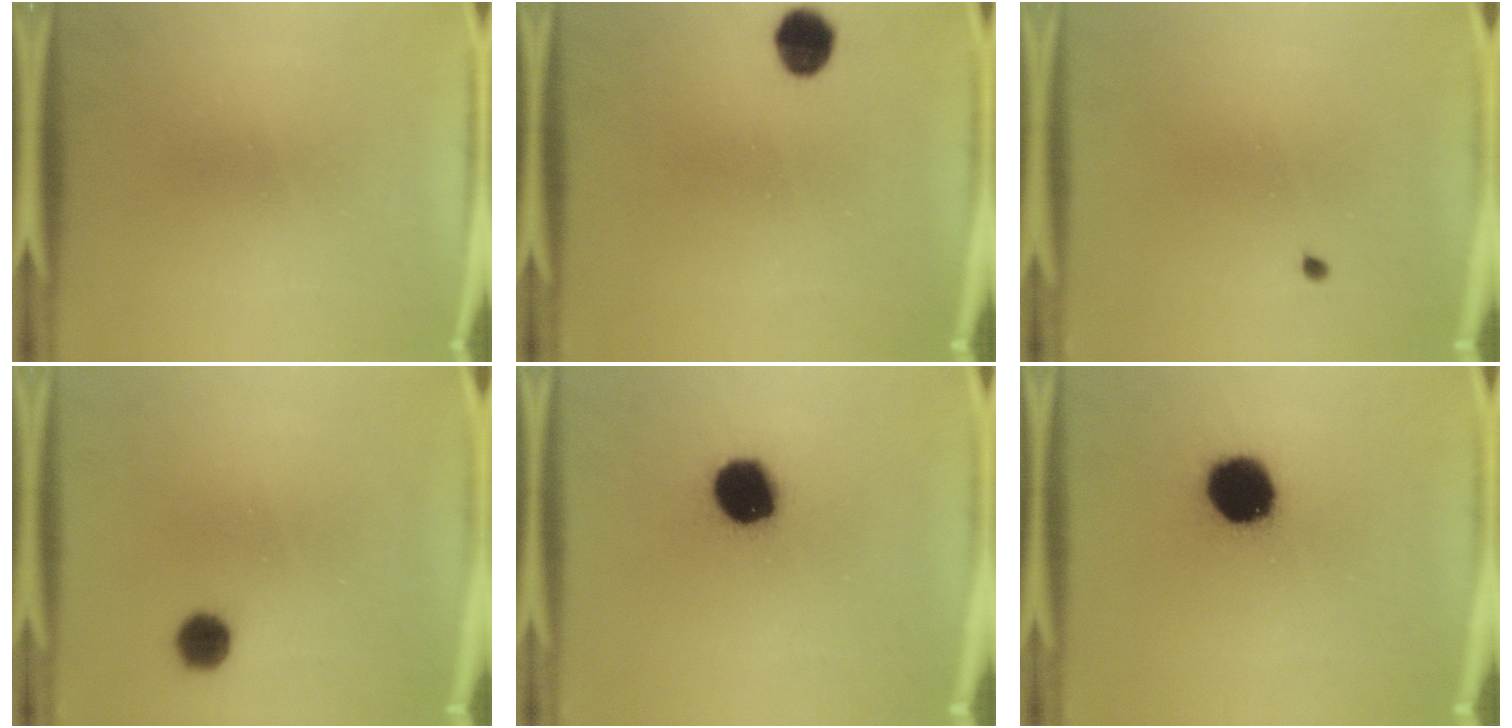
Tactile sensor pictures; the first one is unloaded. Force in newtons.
{"total": 5.9}
{"total": 0.5}
{"total": 4.2}
{"total": 13.7}
{"total": 15.5}